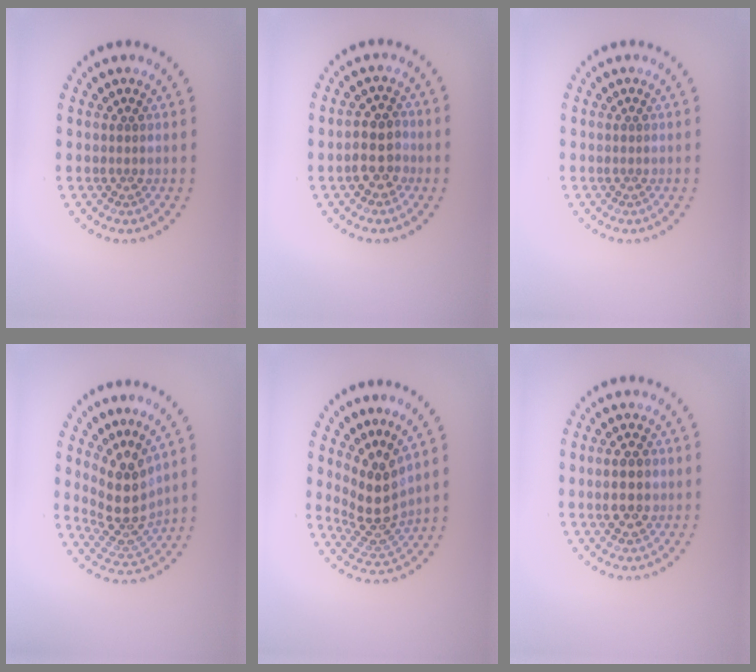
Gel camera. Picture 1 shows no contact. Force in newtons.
{"total": 3.1, "press": 2.9, "slide": 1.1}
{"total": 0.0}
{"total": 4.4, "press": 3.3, "slide": 2.9}
{"total": 4.3, "press": 3.1, "slide": 3.0}
{"total": 3.4, "press": 3.4, "slide": 0.1}